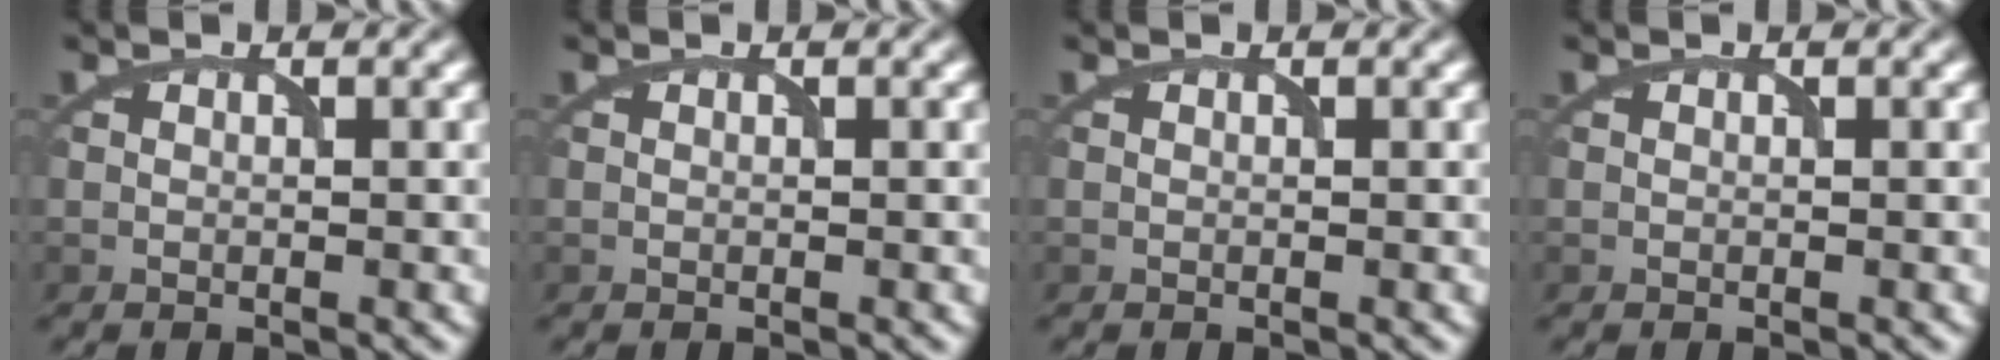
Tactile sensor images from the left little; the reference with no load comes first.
{"total": 0.0}
{"total": 0.0}
{"total": 0.0}